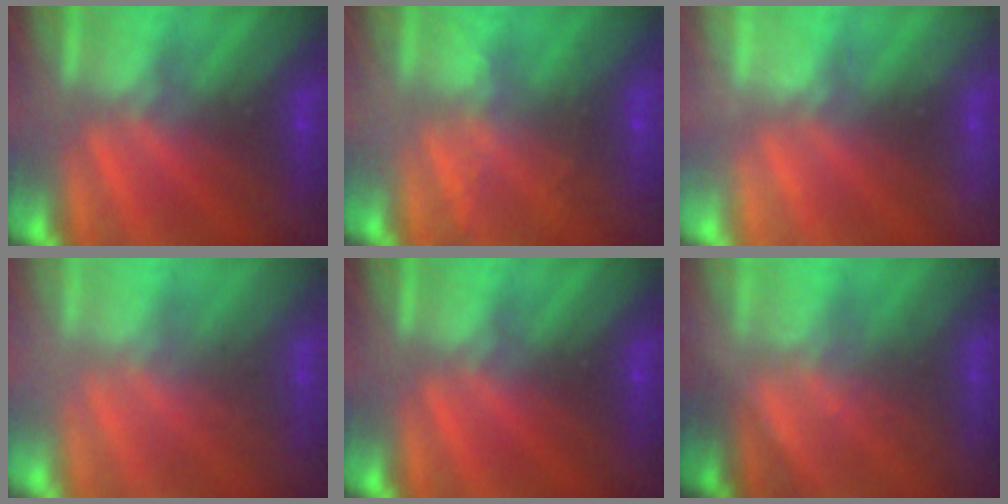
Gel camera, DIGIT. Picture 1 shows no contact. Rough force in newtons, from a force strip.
{"total": 2.1}
{"total": 2.2}
{"total": 2.1}
{"total": 0.0}
{"total": 1.2}